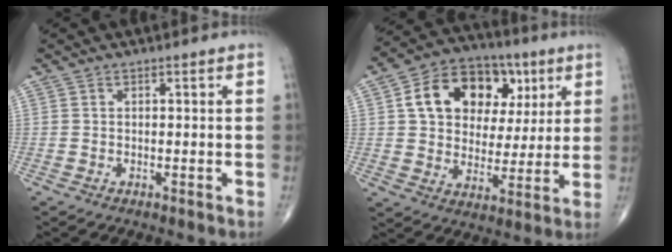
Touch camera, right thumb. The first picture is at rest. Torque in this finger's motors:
{"motor_torque": [0.73, 3.06, 1.26, 0.58, 0.09]}